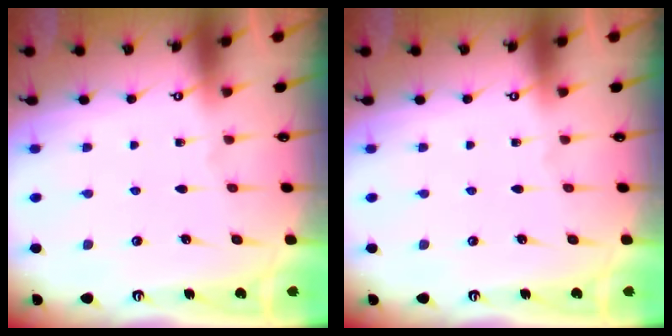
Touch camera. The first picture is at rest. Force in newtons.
{"total": 0.0}